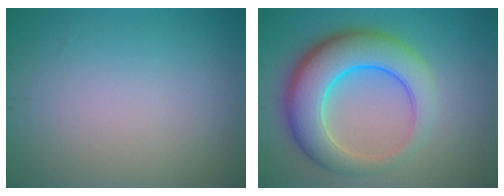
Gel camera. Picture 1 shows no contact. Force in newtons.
{"total": 8.7, "press": 8.7, "slide": 0.2}